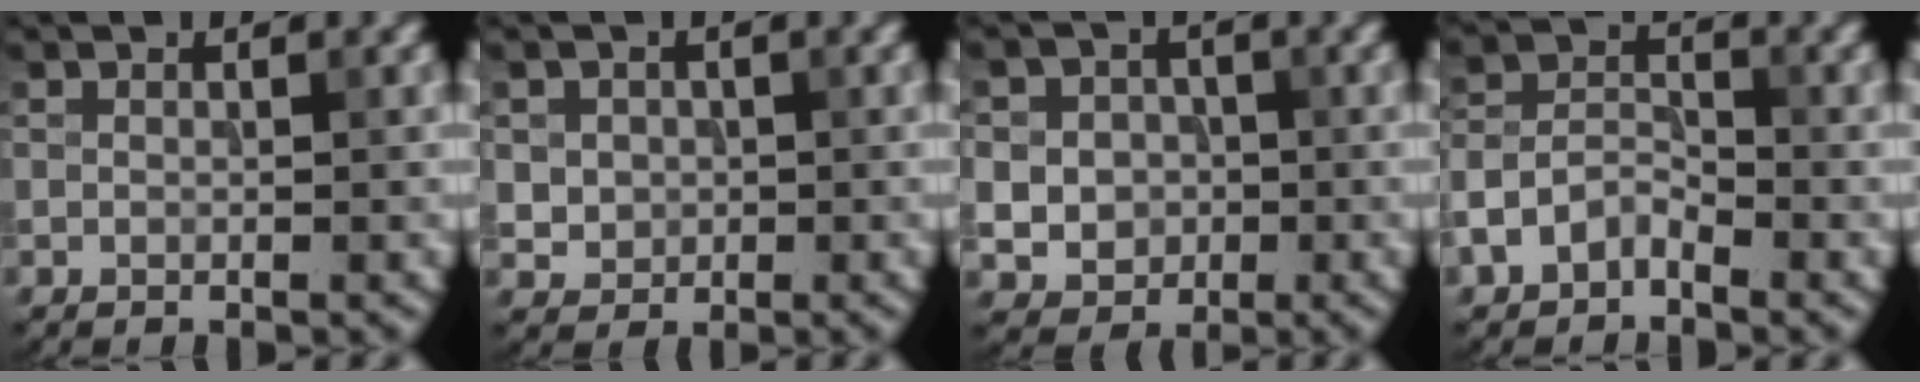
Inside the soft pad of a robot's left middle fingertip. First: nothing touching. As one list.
[{"total": 2.1, "force": [0.1, 2.0, 0.7], "torque": [-0.011, -0.003, 0.014]}, {"total": 5.8, "force": [0.0, 5.3, 2.3], "torque": [-0.040, 0.019, -0.015]}, {"total": 3.0, "force": [-1.9, 1.8, 1.5], "torque": [-0.033, 0.010, -0.043]}]